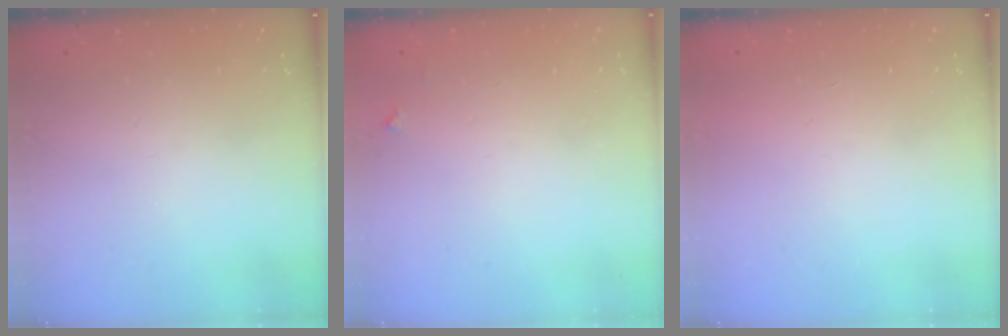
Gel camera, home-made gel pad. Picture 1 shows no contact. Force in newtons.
{"total": 3.3, "press": 3.3, "slide": 0.4}
{"total": 1.5, "press": 1.5, "slide": 0.1}